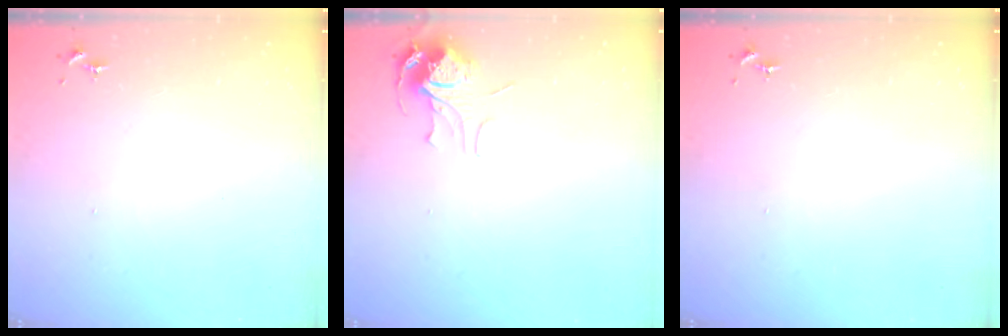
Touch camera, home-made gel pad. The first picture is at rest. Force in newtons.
{"total": 7.1, "press": 7.1, "slide": 0.2}
{"total": 0.0}